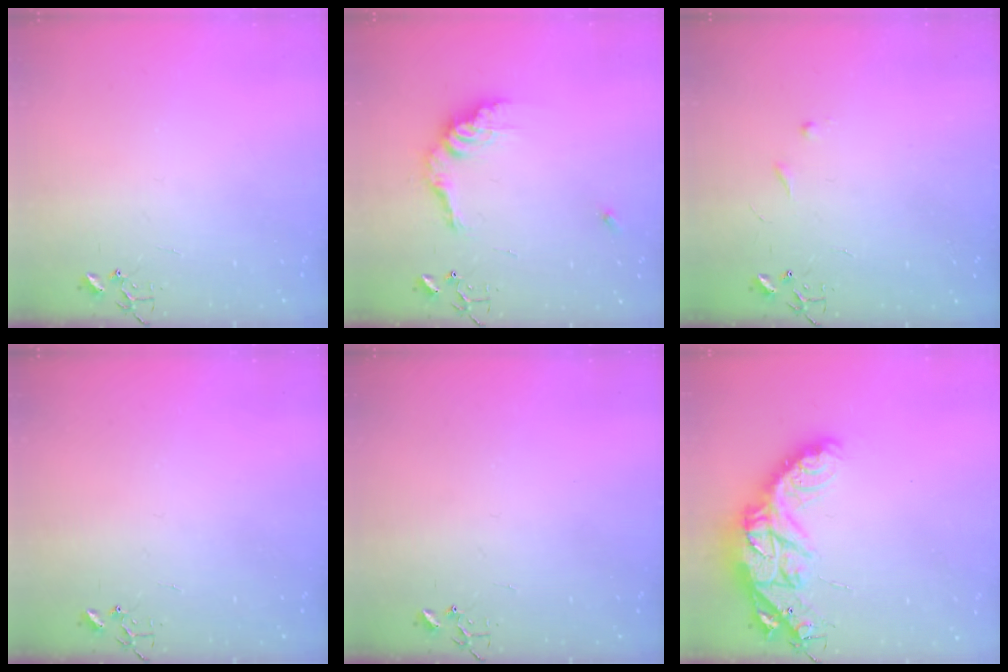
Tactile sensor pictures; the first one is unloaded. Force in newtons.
{"total": 13.3, "press": 13.2, "slide": 1.1}
{"total": 5.3, "press": 5.2, "slide": 0.7}
{"total": 0.0}
{"total": 0.0}
{"total": 19.5, "press": 19.4, "slide": 1.3}